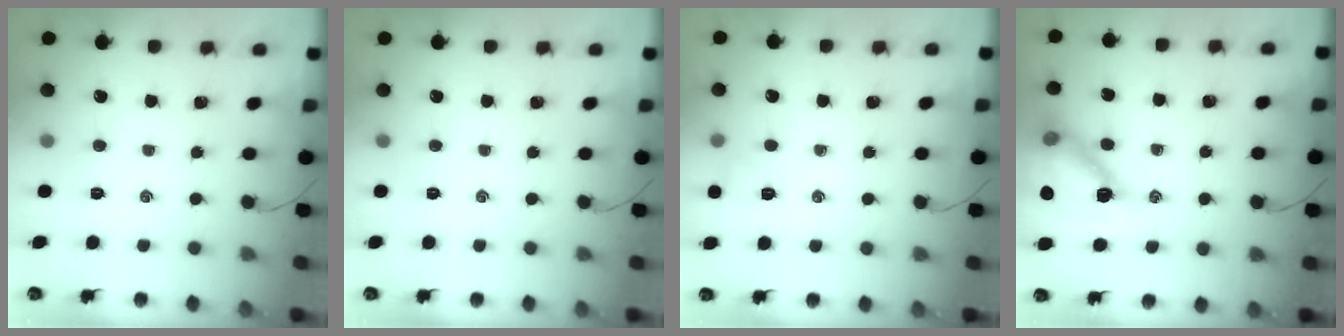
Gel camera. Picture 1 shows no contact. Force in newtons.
{"total": 0.0}
{"total": 3.6, "press": 3.4, "slide": 1.2}
{"total": 17.9, "press": 17.7, "slide": 2.6}